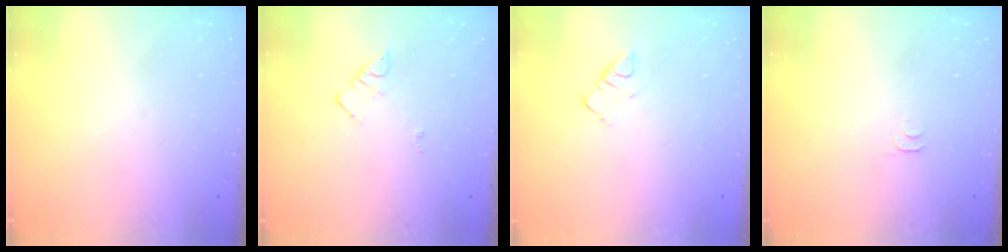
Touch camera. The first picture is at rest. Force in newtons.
{"total": 3.7, "press": 3.7, "slide": 0.3}
{"total": 3.2, "press": 3.1, "slide": 0.5}
{"total": 2.8, "press": 2.7, "slide": 0.5}